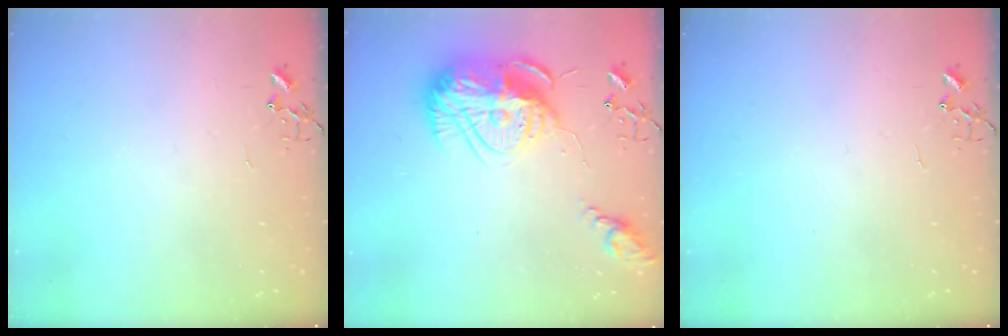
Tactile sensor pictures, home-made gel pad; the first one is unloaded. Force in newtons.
{"total": 18.7, "press": 18.6, "slide": 1.7}
{"total": 0.0}